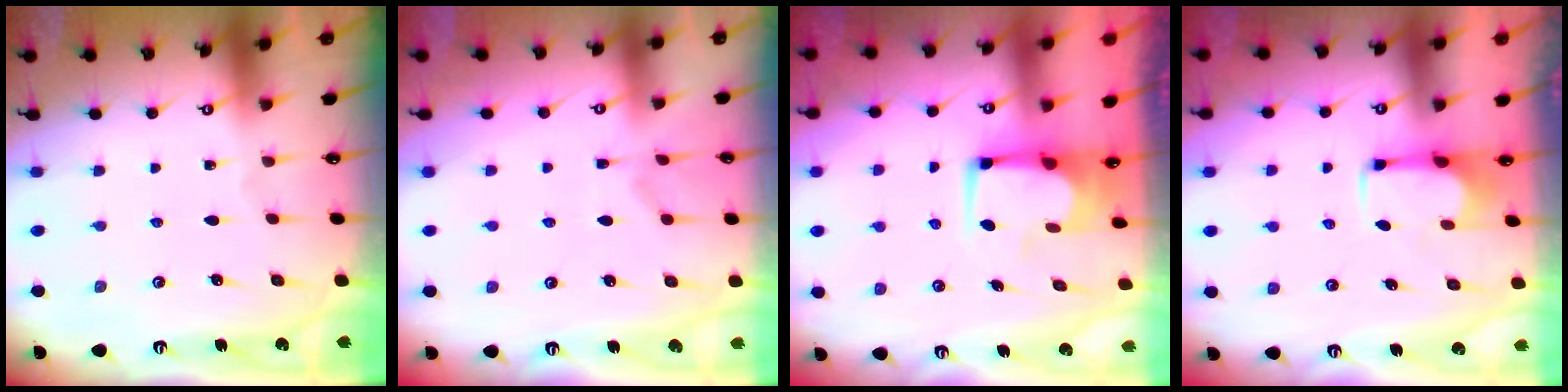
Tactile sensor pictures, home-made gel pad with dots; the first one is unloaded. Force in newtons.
{"total": 1.3, "press": 0.5, "slide": 1.2}
{"total": 3.7, "press": 3.7, "slide": 0.3}
{"total": 2.5, "press": 2.4, "slide": 0.9}